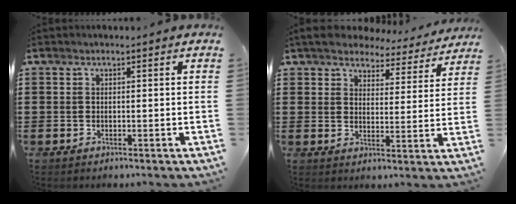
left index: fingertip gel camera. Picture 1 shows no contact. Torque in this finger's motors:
{"motor_torque": [1.83, -0.31, 1.05, 0.16]}